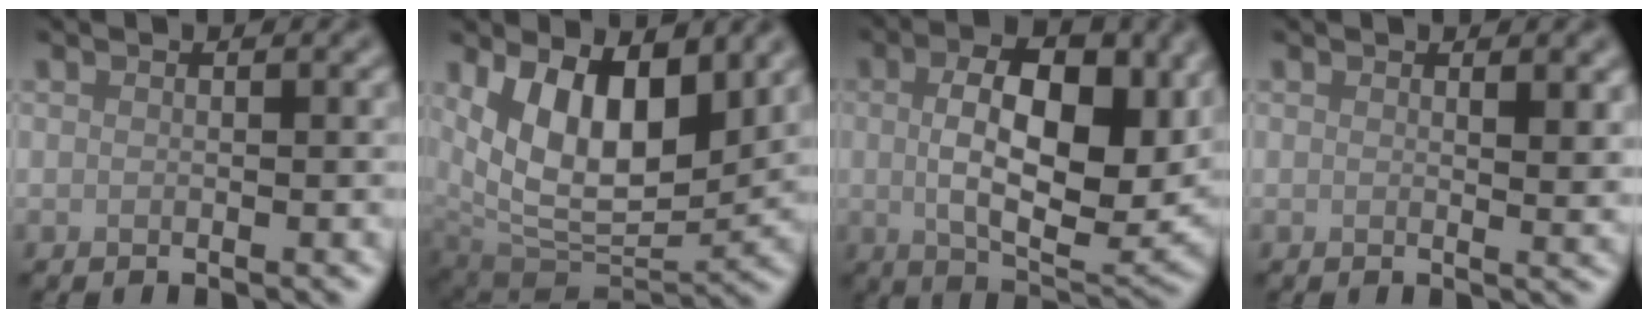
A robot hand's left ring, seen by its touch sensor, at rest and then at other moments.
{"total": 10.0, "force": [3.1, 5.3, 7.9], "torque": [-0.137, -0.019, 0.051]}
{"total": 10.7, "force": [1.4, 5.6, 9.0], "torque": [-0.138, -0.005, 0.024]}
{"total": 1.9, "force": [0.9, 0.5, 1.6], "torque": [-0.017, -0.005, 0.016]}